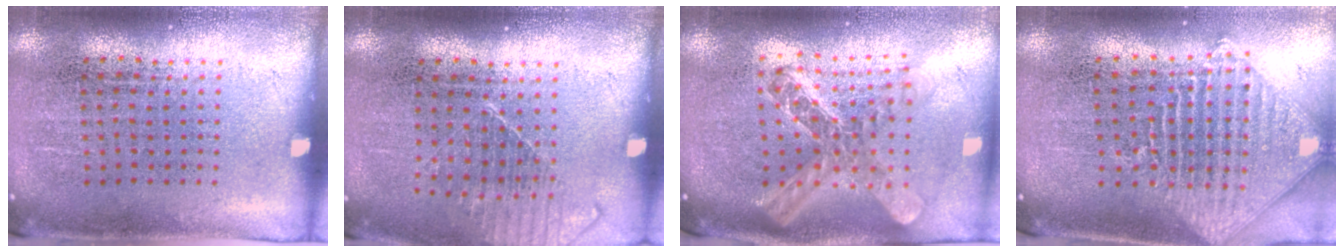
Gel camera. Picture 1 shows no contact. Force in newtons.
{"total": 1.2, "press": 1.2, "slide": 0.4}
{"total": 2.3, "press": 1.8, "slide": 1.5}
{"total": 2.3, "press": 1.8, "slide": 1.4}